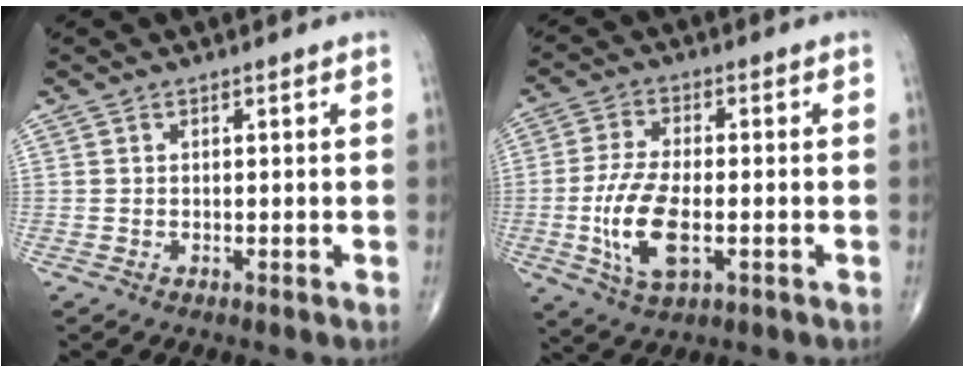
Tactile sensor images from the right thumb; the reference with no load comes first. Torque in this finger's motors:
{"motor_torque": [0.12, 0.73, 1.06, -0.05, 0.11]}